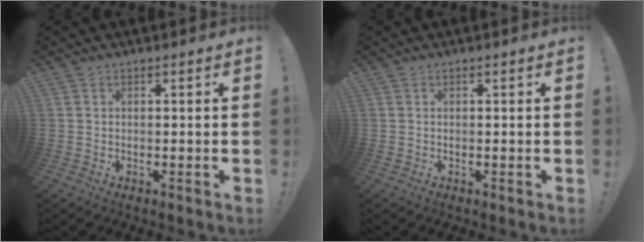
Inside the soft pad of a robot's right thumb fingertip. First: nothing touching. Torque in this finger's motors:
{"motor_torque": [0.00, 0.00, 0.00, 0.00, 0.00]}